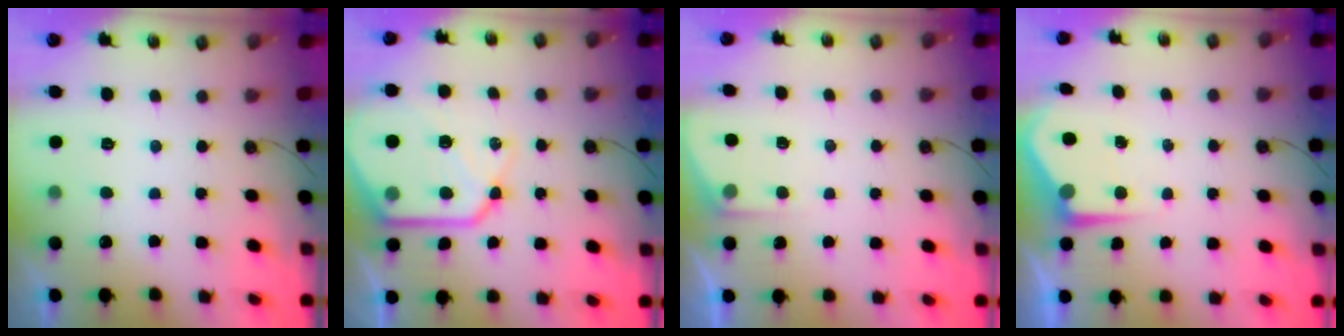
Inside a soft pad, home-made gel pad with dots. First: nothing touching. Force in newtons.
{"total": 20.4, "press": 20.3, "slide": 1.8}
{"total": 3.3, "press": 3.3, "slide": 0.4}
{"total": 5.8, "press": 5.8, "slide": 0.3}